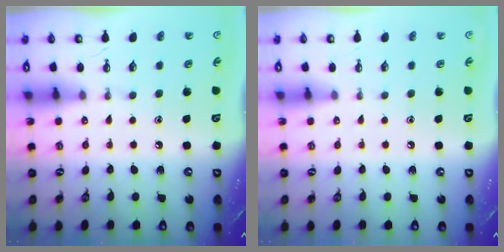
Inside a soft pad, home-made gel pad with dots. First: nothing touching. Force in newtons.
{"total": 0.0}